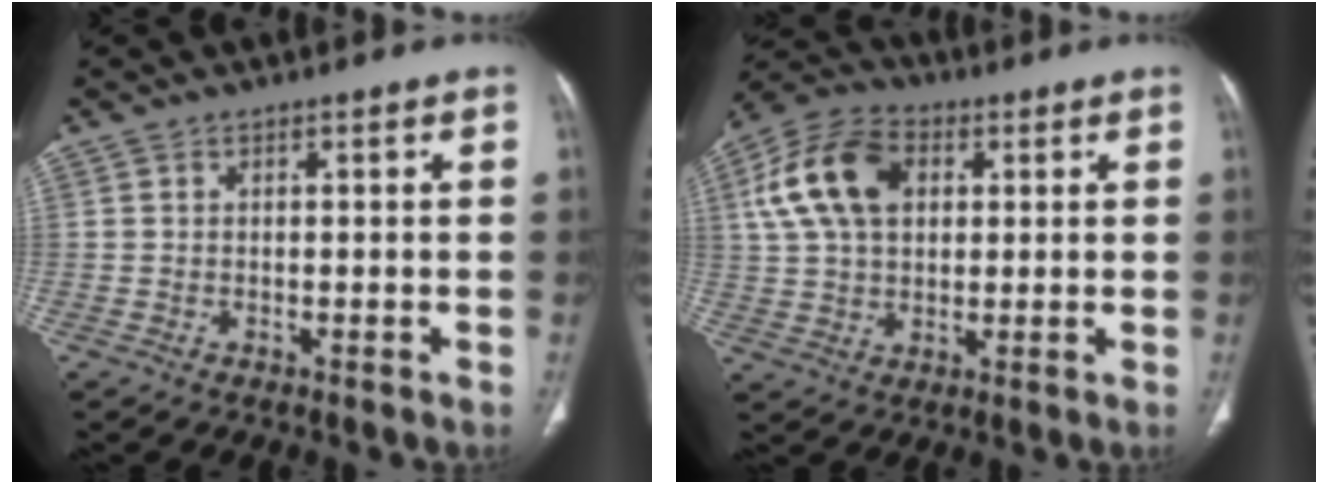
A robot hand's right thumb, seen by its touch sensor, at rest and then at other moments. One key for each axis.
{"total": 14.3, "fx": 3.8, "fy": 9.5, "fz": 10.0, "tx": -0.180, "ty": 0.015, "tz": 0.065}